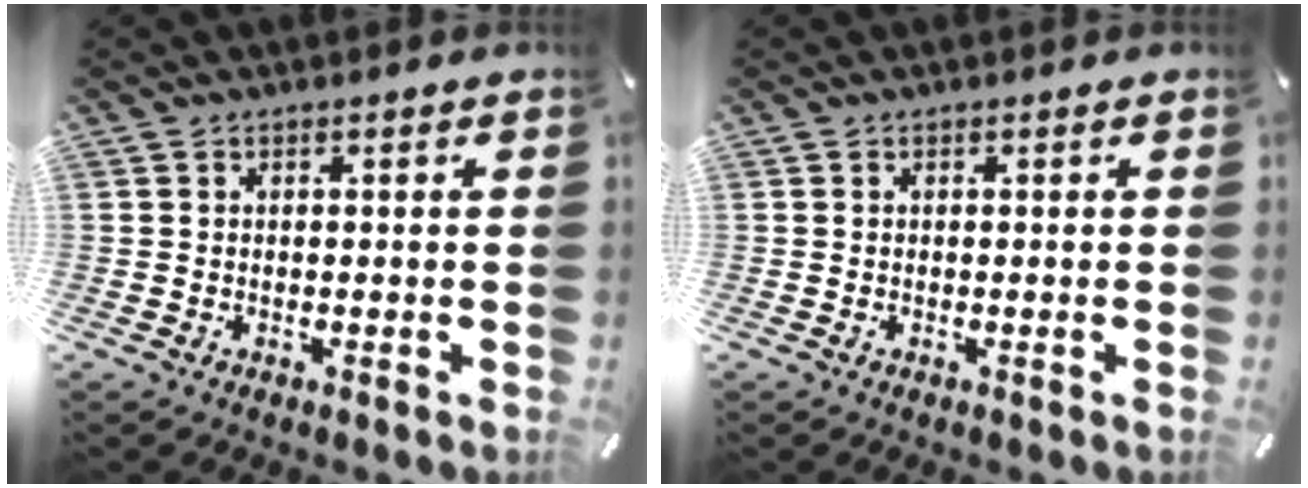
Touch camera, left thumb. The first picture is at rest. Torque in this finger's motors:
{"motor_torque": [-0.14, -0.10, 0.01, 0.03, 0.00]}